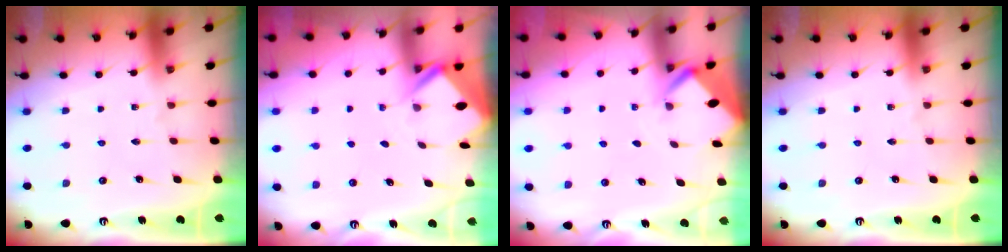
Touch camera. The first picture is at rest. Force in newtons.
{"total": 2.4, "press": 2.4, "slide": 0.1}
{"total": 2.9, "press": 2.9, "slide": 0.3}
{"total": 0.0}